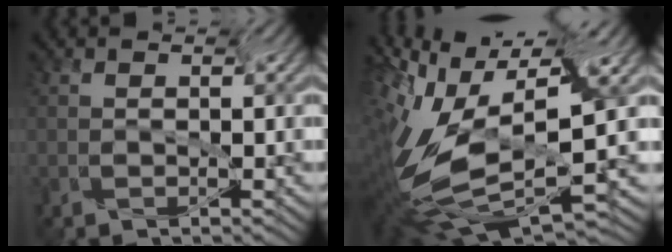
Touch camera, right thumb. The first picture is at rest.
{"total": 12.5, "force": [-1.6, 5.6, 11.1], "torque": [-0.252, -0.016, -0.010]}